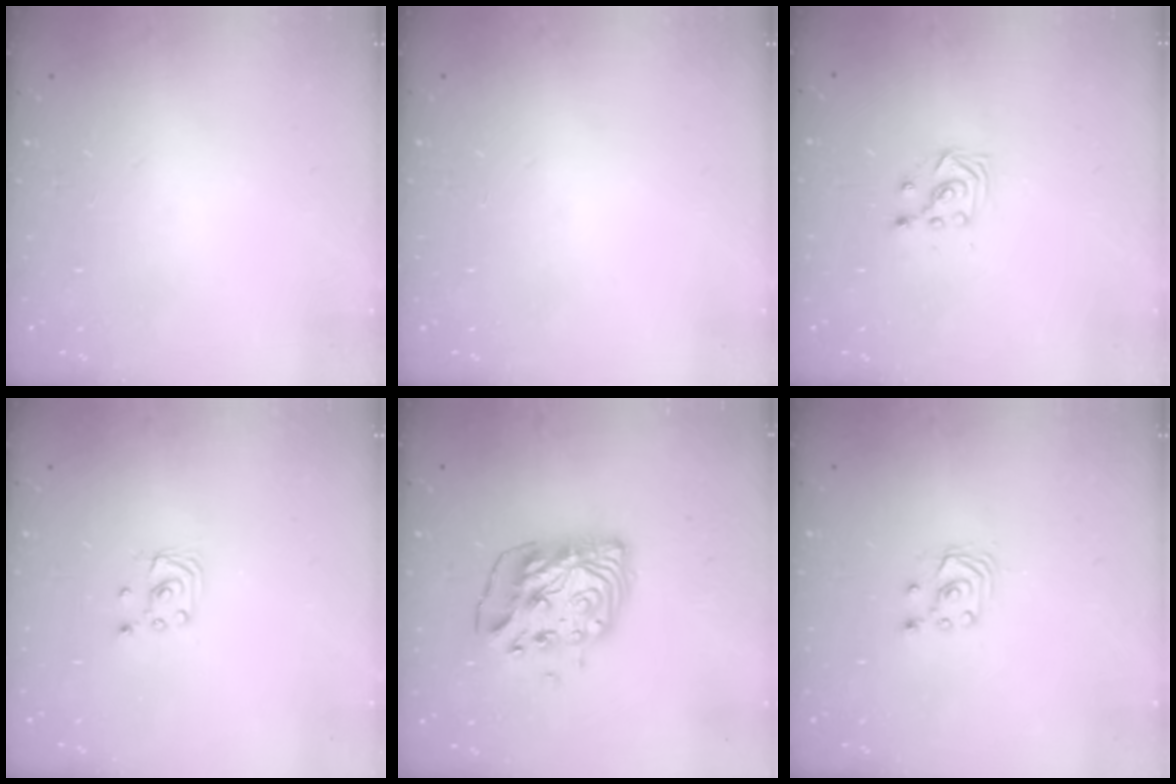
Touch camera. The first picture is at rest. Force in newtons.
{"total": 0.0}
{"total": 2.7, "press": 2.7, "slide": 0.3}
{"total": 2.0, "press": 2.0, "slide": 0.2}
{"total": 12.2, "press": 12.1, "slide": 1.2}
{"total": 2.5, "press": 2.5, "slide": 0.3}